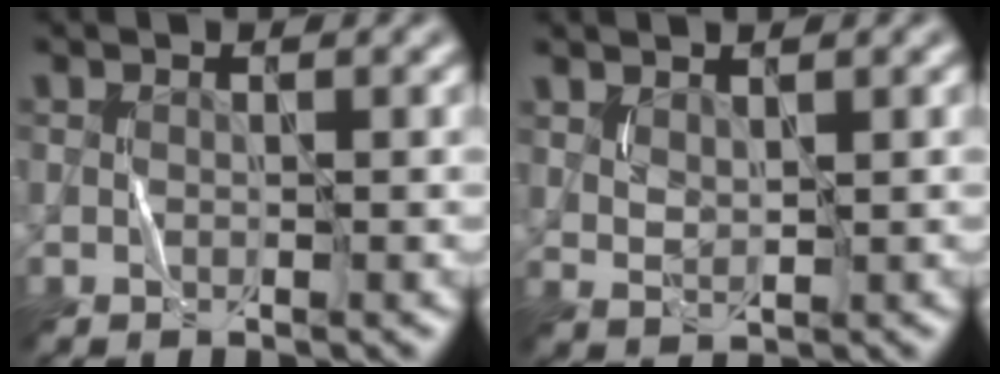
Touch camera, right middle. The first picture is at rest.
{"total": 1.7, "force": [1.2, 0.7, 1.0], "torque": [-0.024, -0.003, 0.029]}